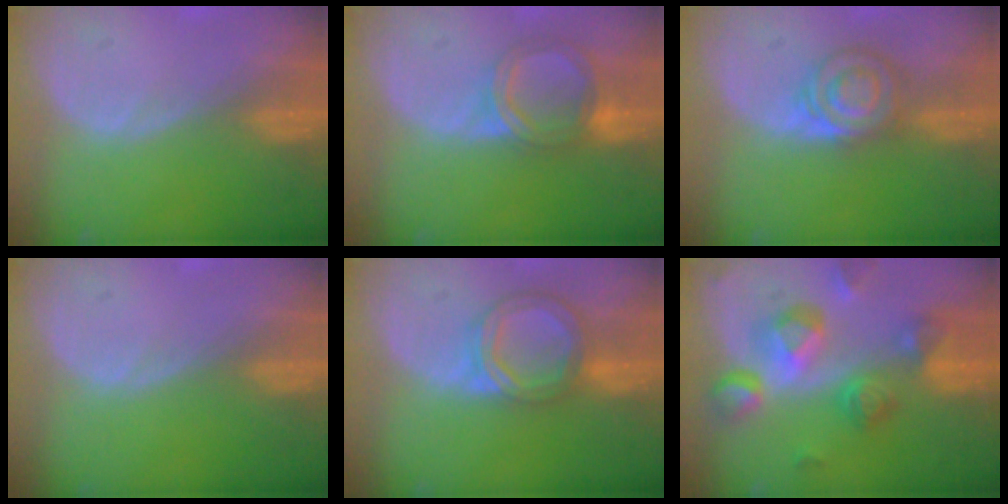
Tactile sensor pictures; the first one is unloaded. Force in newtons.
{"total": 6.4, "press": 5.6, "slide": 3.0}
{"total": 6.0, "press": 5.8, "slide": 1.2}
{"total": 0.0}
{"total": 6.6, "press": 6.0, "slide": 2.8}
{"total": 10.4, "press": 9.3, "slide": 4.8}